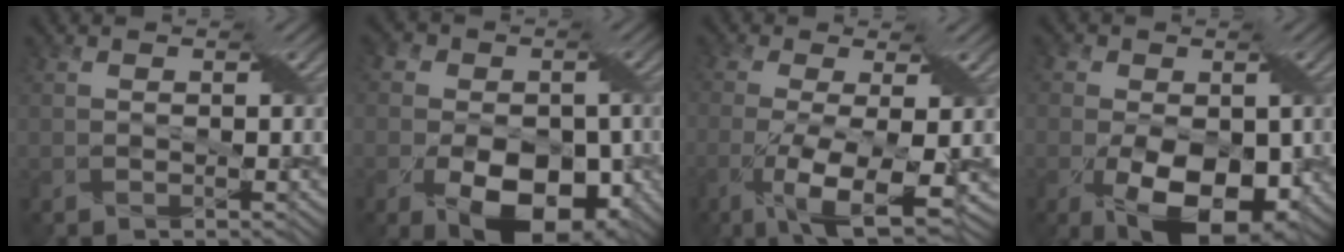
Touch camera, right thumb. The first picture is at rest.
{"total": 13.4, "force": [-4.1, 8.9, 9.1], "torque": [-0.125, -0.028, -0.061]}
{"total": 9.6, "force": [-3.5, 3.0, 8.5], "torque": [-0.175, -0.013, -0.057]}
{"total": 12.2, "force": [-3.3, 7.4, 9.1], "torque": [-0.162, -0.035, -0.040]}